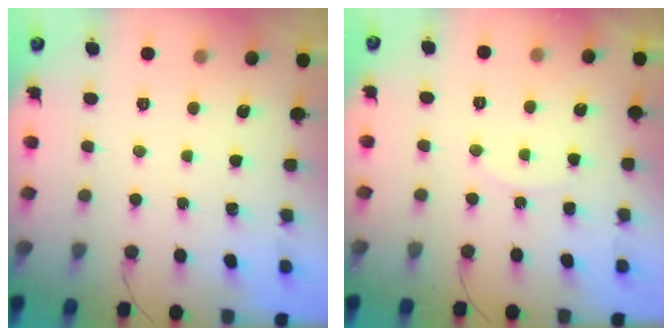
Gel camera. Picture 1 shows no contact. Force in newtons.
{"total": 5.8, "press": 5.7, "slide": 0.5}